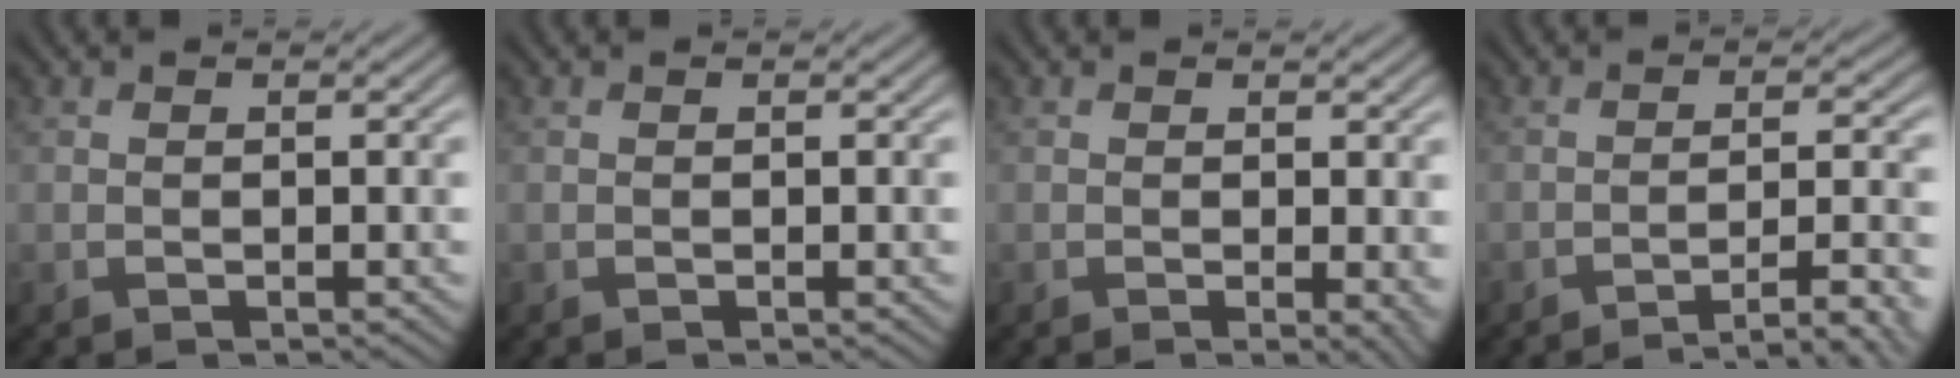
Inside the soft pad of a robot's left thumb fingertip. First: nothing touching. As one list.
[{"total": 0.0}, {"total": 1.9, "force": [0.0, 0.4, 1.9], "torque": [-0.026, -0.004, -0.003]}, {"total": 7.1, "force": [-4.9, 1.2, 5.0], "torque": [-0.073, 0.012, -0.071]}]